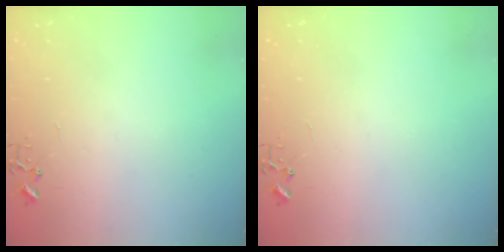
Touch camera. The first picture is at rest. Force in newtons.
{"total": 0.0}